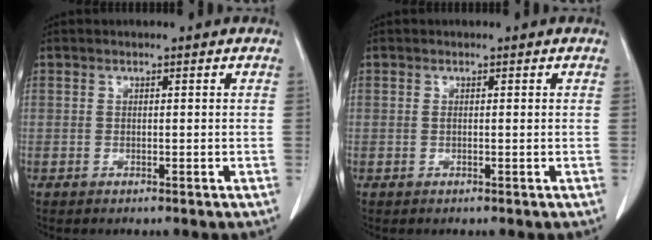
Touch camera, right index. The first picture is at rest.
{"total": 0.5, "force": [0.1, 0.1, 0.5], "torque": [-0.013, -0.001, 0.003]}